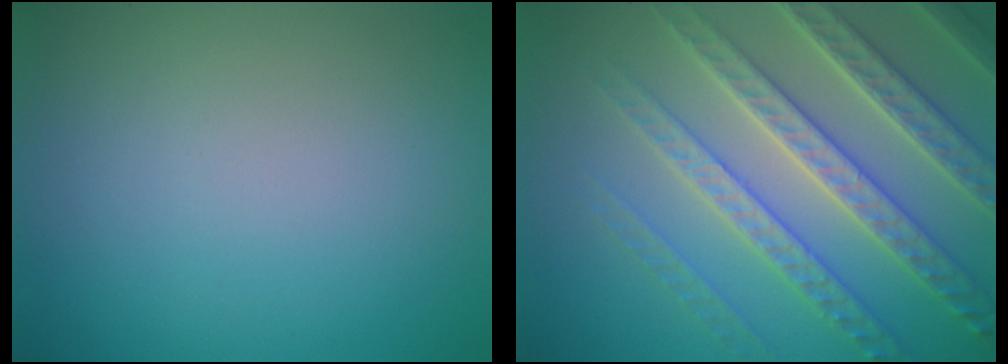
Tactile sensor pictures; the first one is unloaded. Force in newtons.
{"total": 7.1, "press": 6.9, "slide": 1.7}